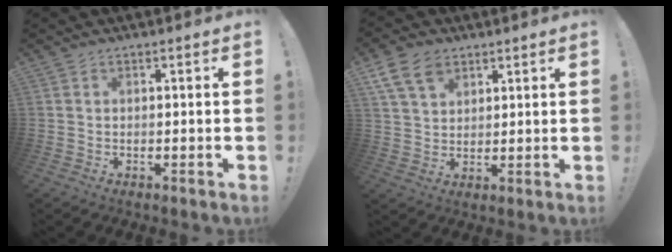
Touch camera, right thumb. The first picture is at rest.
{"total": 10.0, "force": [5.6, 6.7, 4.9], "torque": [-0.088, -0.016, 0.111]}